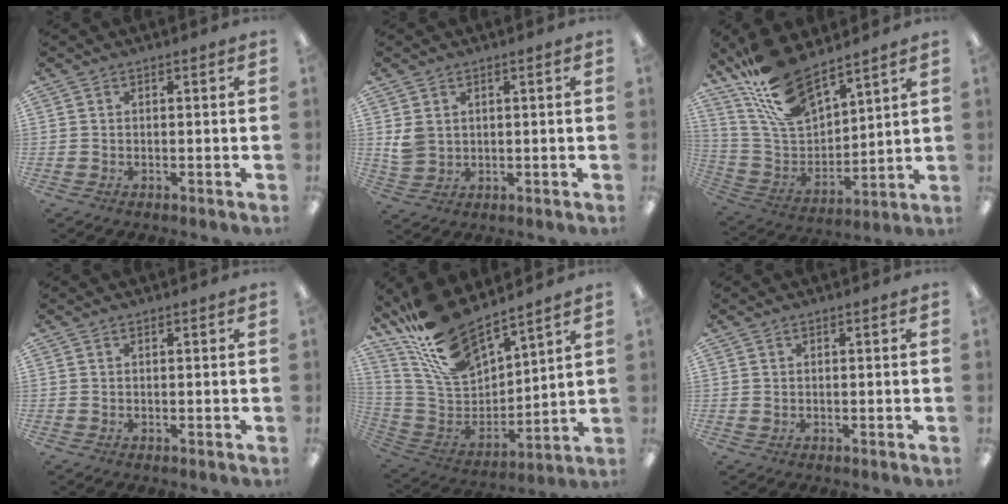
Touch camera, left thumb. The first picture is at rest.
{"total": 4.3, "force": [1.7, 3.4, 1.9], "torque": [-0.033, 0.002, 0.034]}
{"total": 17.5, "force": [14.0, 6.3, 8.4], "torque": [-0.185, -0.077, 0.258]}
{"total": 0.0}
{"total": 20.1, "force": [16.8, 7.0, 8.6], "torque": [-0.192, -0.102, 0.309]}
{"total": 0.6, "force": [0.4, 0.3, 0.2], "torque": [-0.005, 0.002, 0.008]}